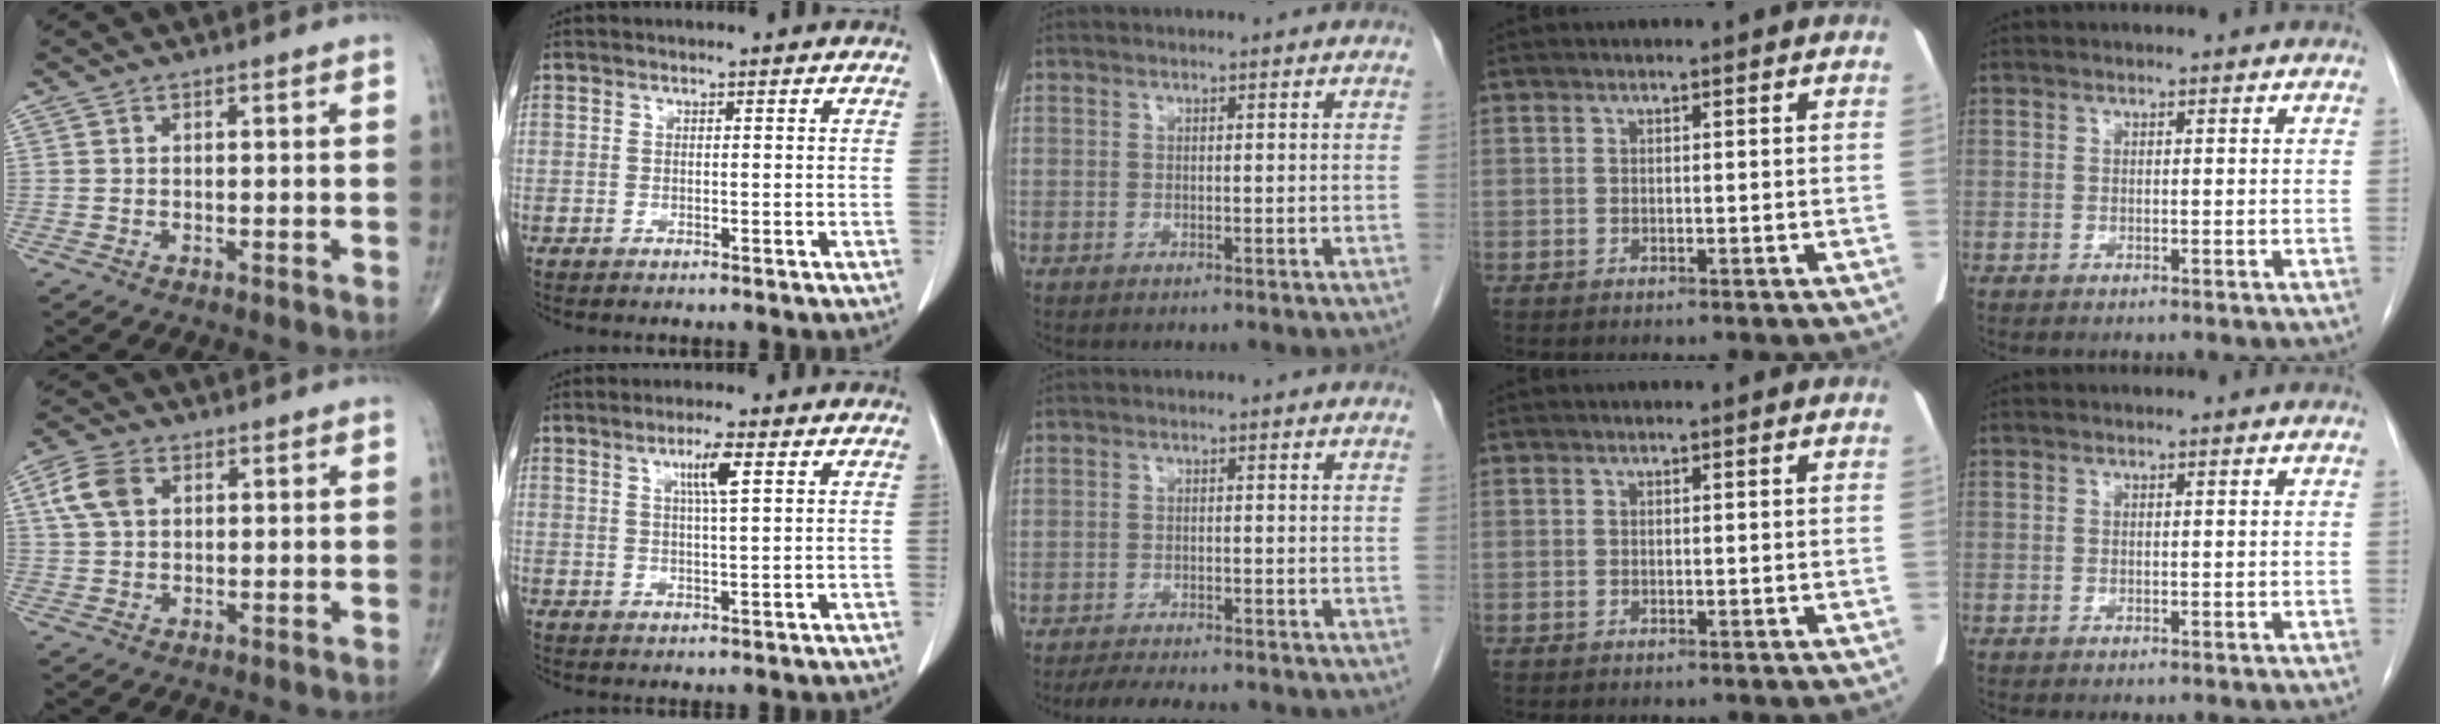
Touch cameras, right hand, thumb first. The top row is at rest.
{"thumb": {"total": 6.3, "force": [2.0, 4.2, 4.3], "torque": [-0.088, 0.008, 0.037]}, "index": {"total": 4.2, "force": [1.8, 0.0, 3.9], "torque": [-0.068, -0.002, 0.030]}, "middle": {"total": 7.1, "force": [-6.2, 1.3, 3.1], "torque": [-0.048, -0.012, -0.092]}}